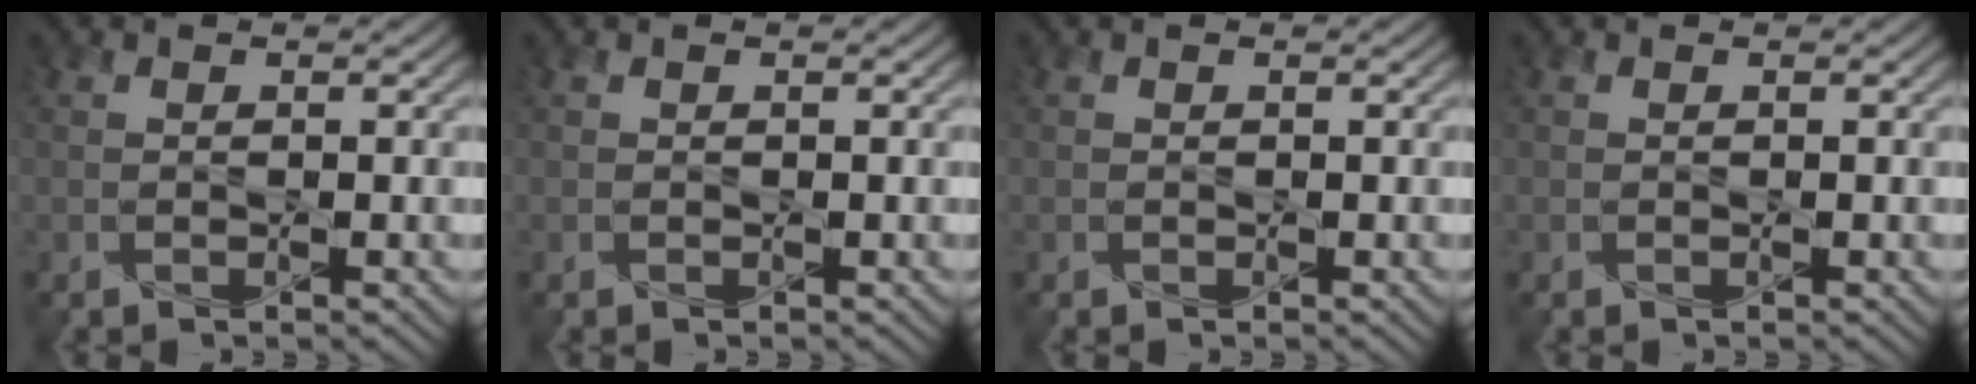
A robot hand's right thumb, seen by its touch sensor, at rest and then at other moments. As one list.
[{"total": 0.0}, {"total": 0.0}, {"total": 0.0}]